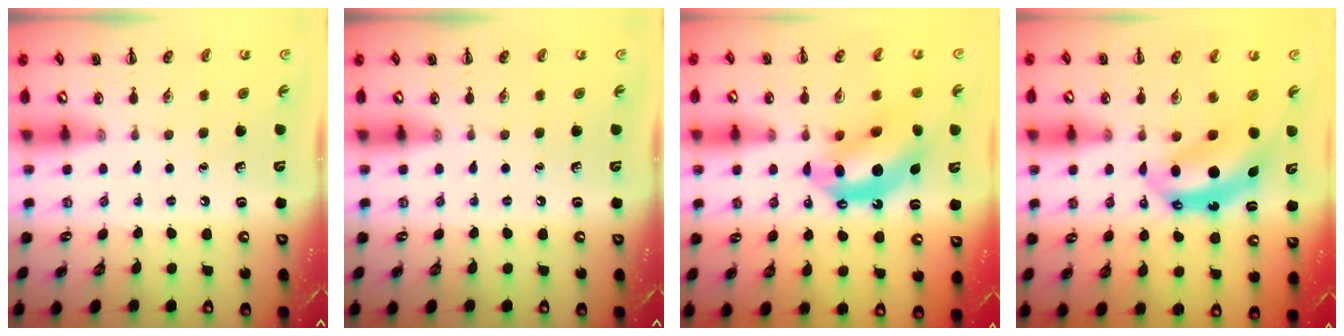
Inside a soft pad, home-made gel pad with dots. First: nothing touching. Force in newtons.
{"total": 0.0}
{"total": 12.4, "press": 12.0, "slide": 3.2}
{"total": 7.0, "press": 6.9, "slide": 1.4}